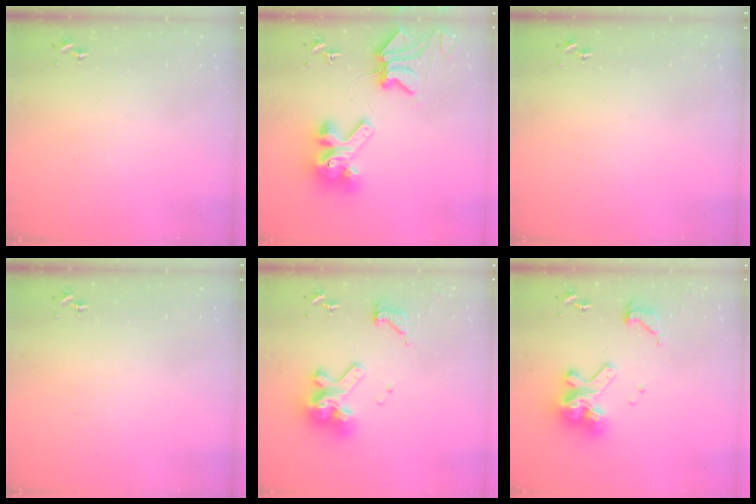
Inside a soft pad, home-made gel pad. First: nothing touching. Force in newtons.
{"total": 11.7, "press": 11.6, "slide": 1.6}
{"total": 0.0}
{"total": 0.0}
{"total": 15.9, "press": 15.8, "slide": 1.4}
{"total": 15.9, "press": 15.8, "slide": 1.4}